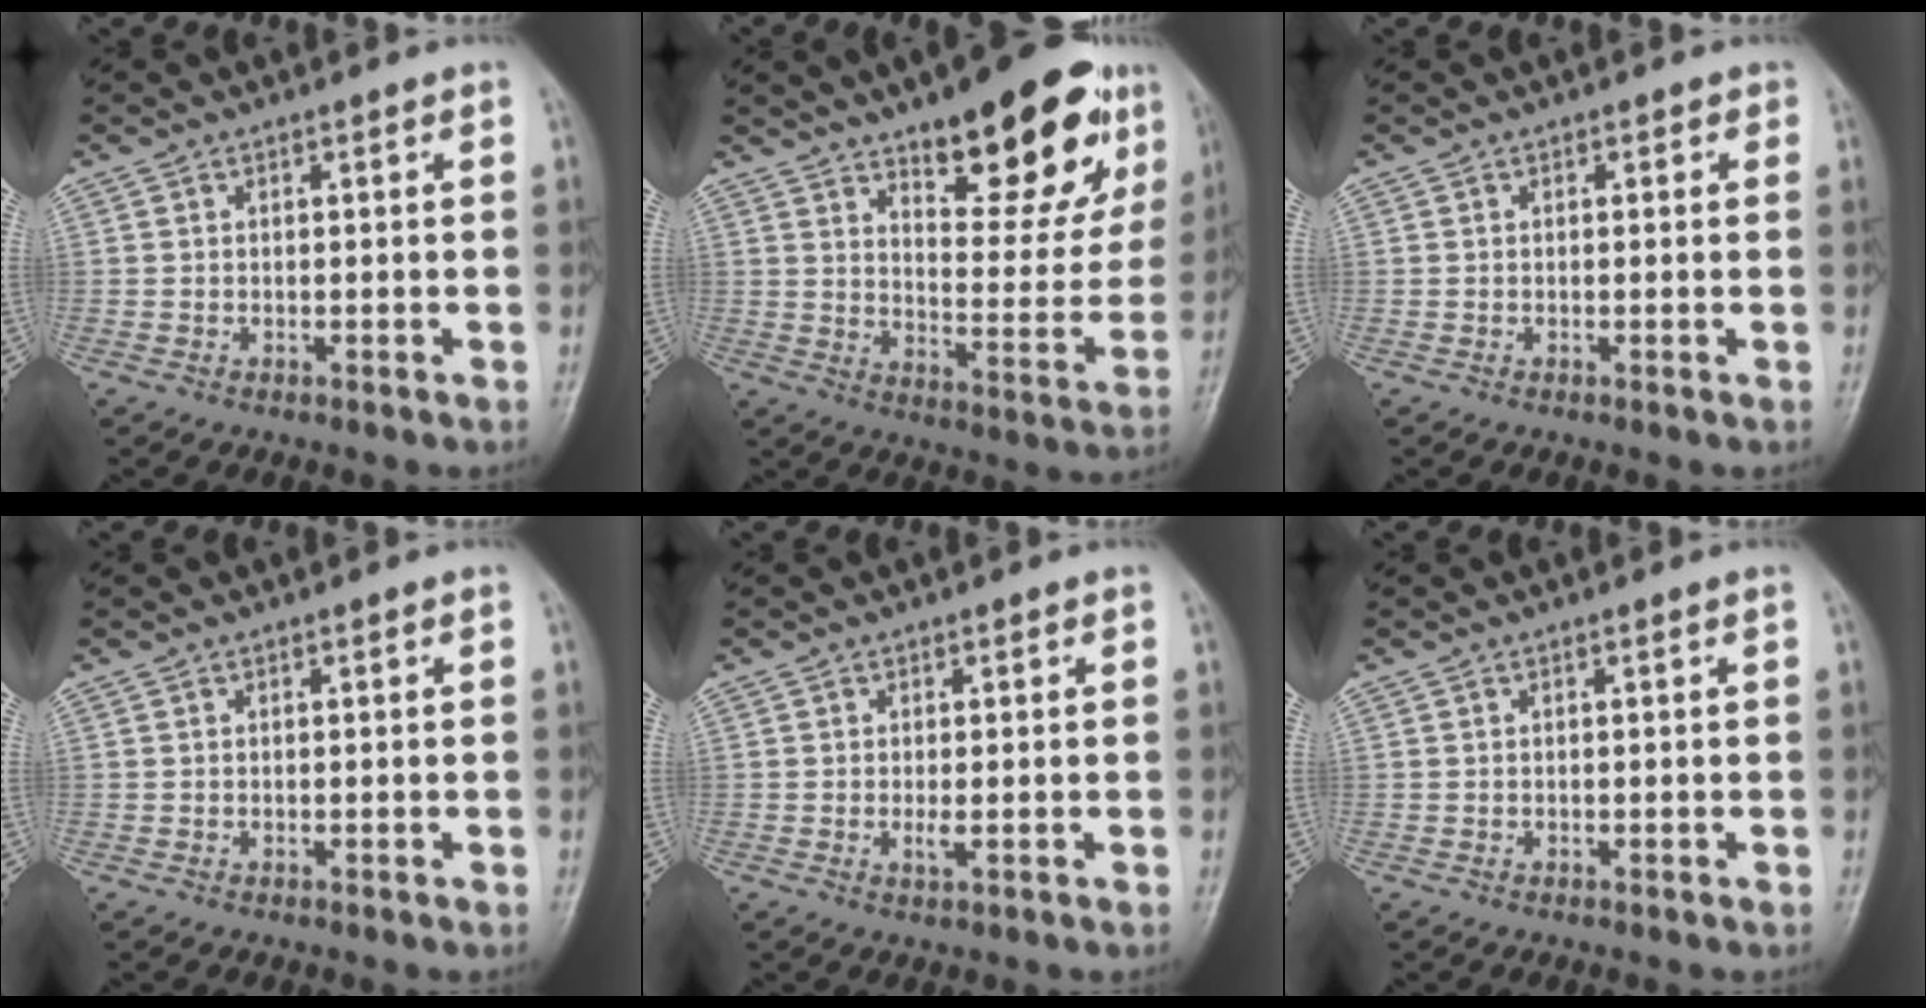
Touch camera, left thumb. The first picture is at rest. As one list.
[{"total": 21.2, "force": [12.6, 7.7, 15.2], "torque": [-0.161, -0.059, 0.185]}, {"total": 1.1, "force": [0.4, 0.8, 0.6], "torque": [0.007, 0.002, -0.001]}, {"total": 0.0}, {"total": 1.8, "force": [0.0, 0.7, 1.6], "torque": [-0.028, -0.004, -0.001]}, {"total": 0.0}]